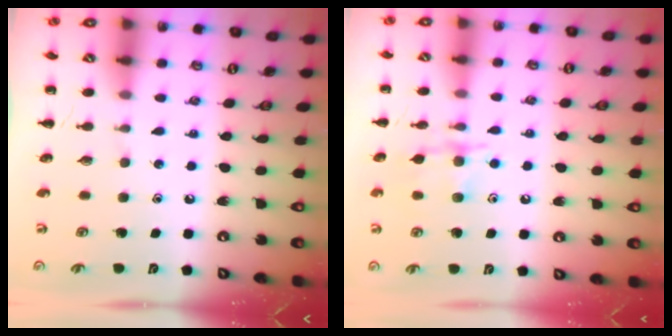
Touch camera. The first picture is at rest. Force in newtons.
{"total": 10.4, "press": 10.4, "slide": 0.5}